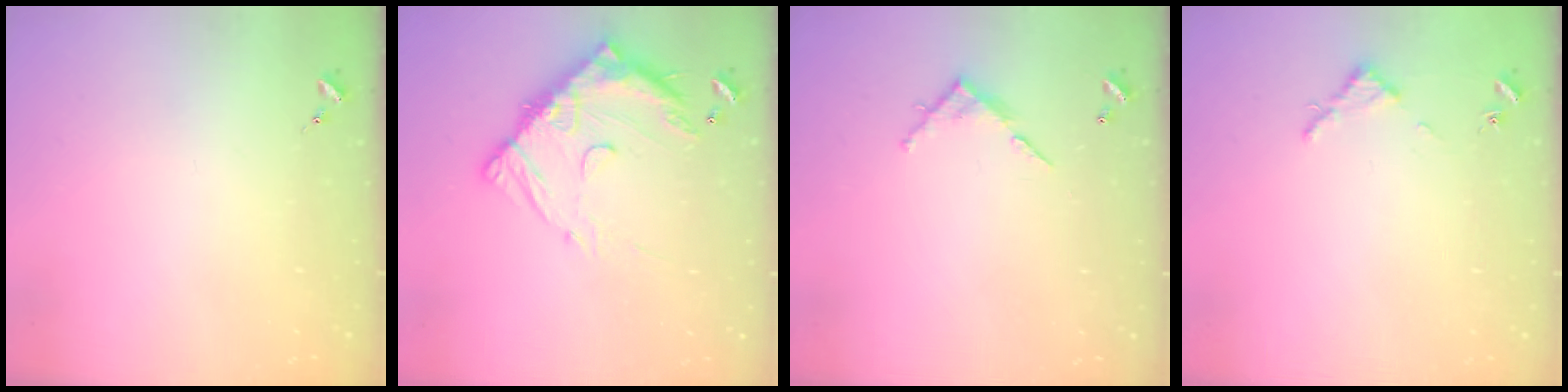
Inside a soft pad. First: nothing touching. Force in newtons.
{"total": 16.1, "press": 16.0, "slide": 1.3}
{"total": 5.7, "press": 5.7, "slide": 0.4}
{"total": 2.8, "press": 2.8, "slide": 0.3}